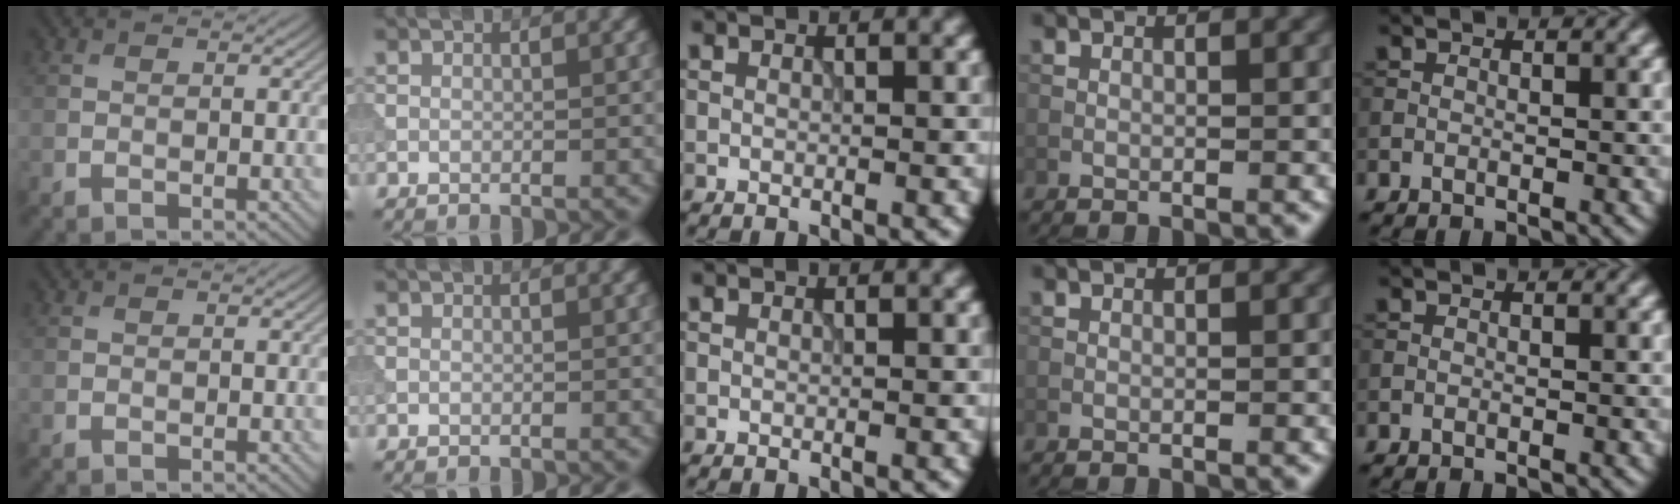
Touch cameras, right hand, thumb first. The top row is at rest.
{}